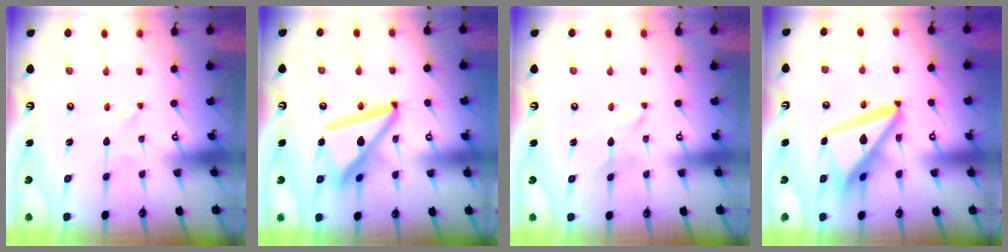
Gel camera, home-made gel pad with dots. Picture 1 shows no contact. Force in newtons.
{"total": 14.9, "press": 14.8, "slide": 1.5}
{"total": 2.3, "press": 2.3, "slide": 0.3}
{"total": 15.4, "press": 15.3, "slide": 1.9}